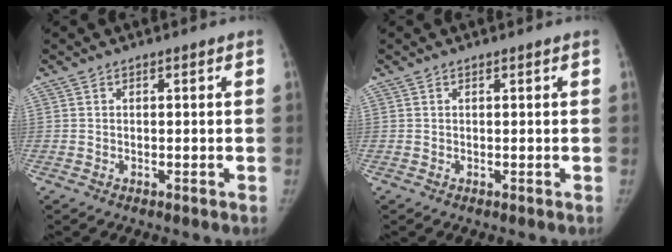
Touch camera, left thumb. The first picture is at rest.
{"total": 0.0}